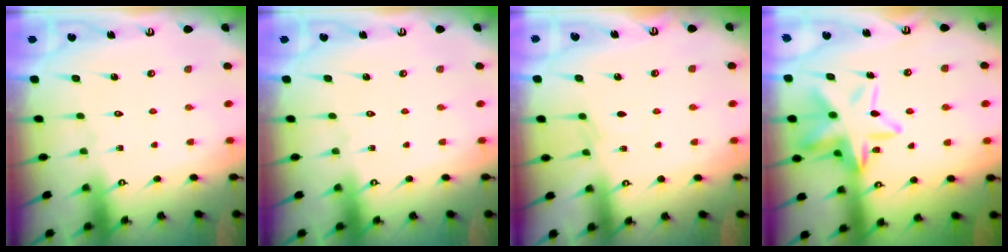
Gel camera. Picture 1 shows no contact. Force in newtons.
{"total": 0.0}
{"total": 2.8, "press": 2.8, "slide": 0.5}
{"total": 16.9, "press": 16.8, "slide": 1.5}